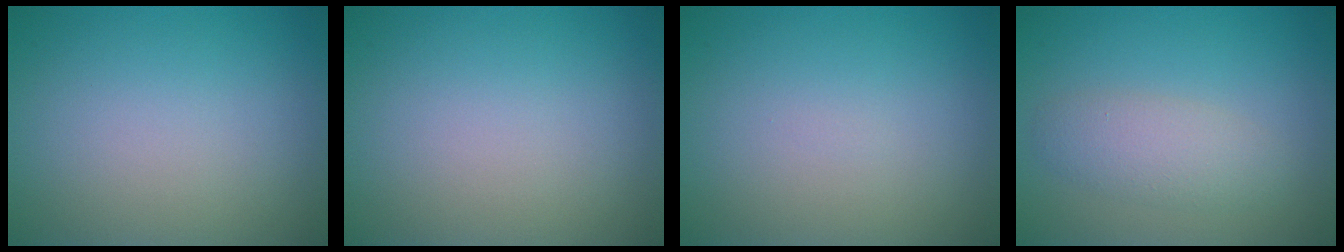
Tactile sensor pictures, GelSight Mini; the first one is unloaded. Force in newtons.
{"total": 0.0}
{"total": 0.0}
{"total": 2.8, "press": 2.8, "slide": 0.1}